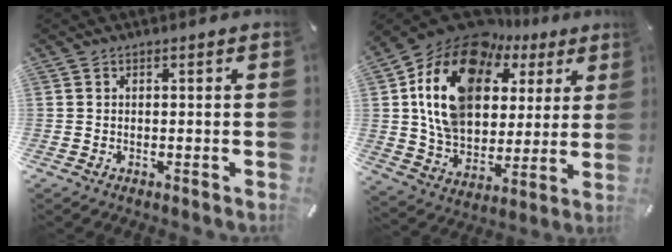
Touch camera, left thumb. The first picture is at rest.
{"total": 19.5, "force": [8.9, 13.5, 10.7], "torque": [-0.239, -0.062, 0.153]}